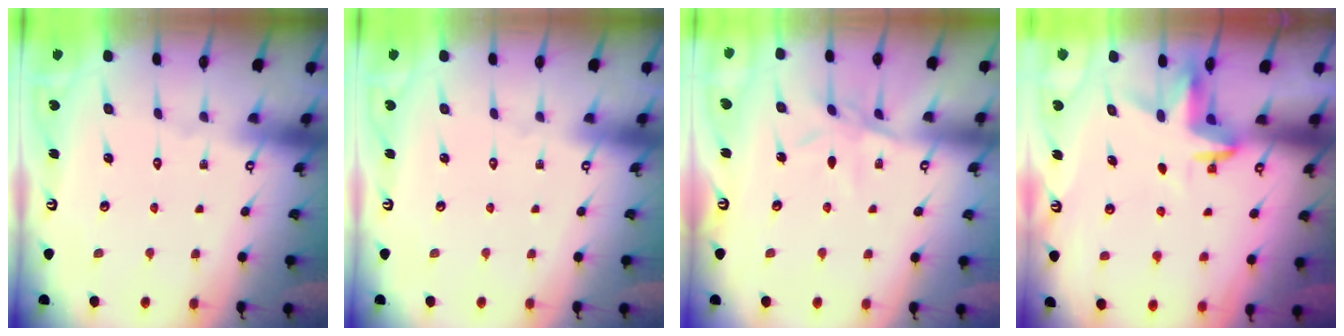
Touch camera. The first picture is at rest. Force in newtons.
{"total": 0.0}
{"total": 7.4, "press": 7.4, "slide": 0.6}
{"total": 3.6, "press": 3.6, "slide": 0.2}